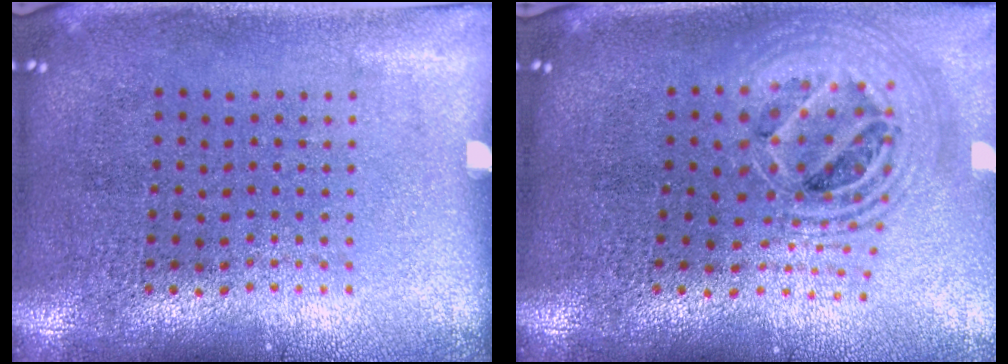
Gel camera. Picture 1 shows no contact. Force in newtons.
{"total": 2.2, "press": 1.7, "slide": 1.4}